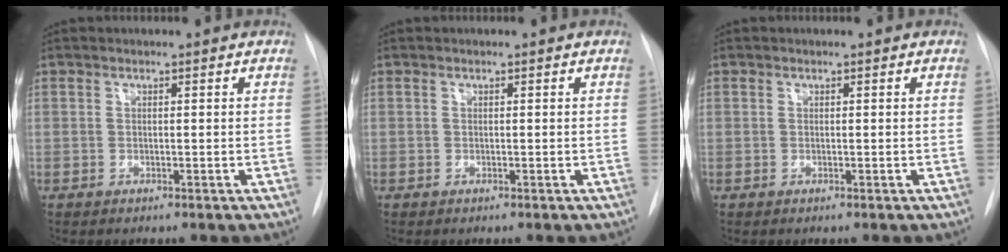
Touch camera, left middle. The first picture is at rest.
{"total": 0.0}
{"total": 0.0}